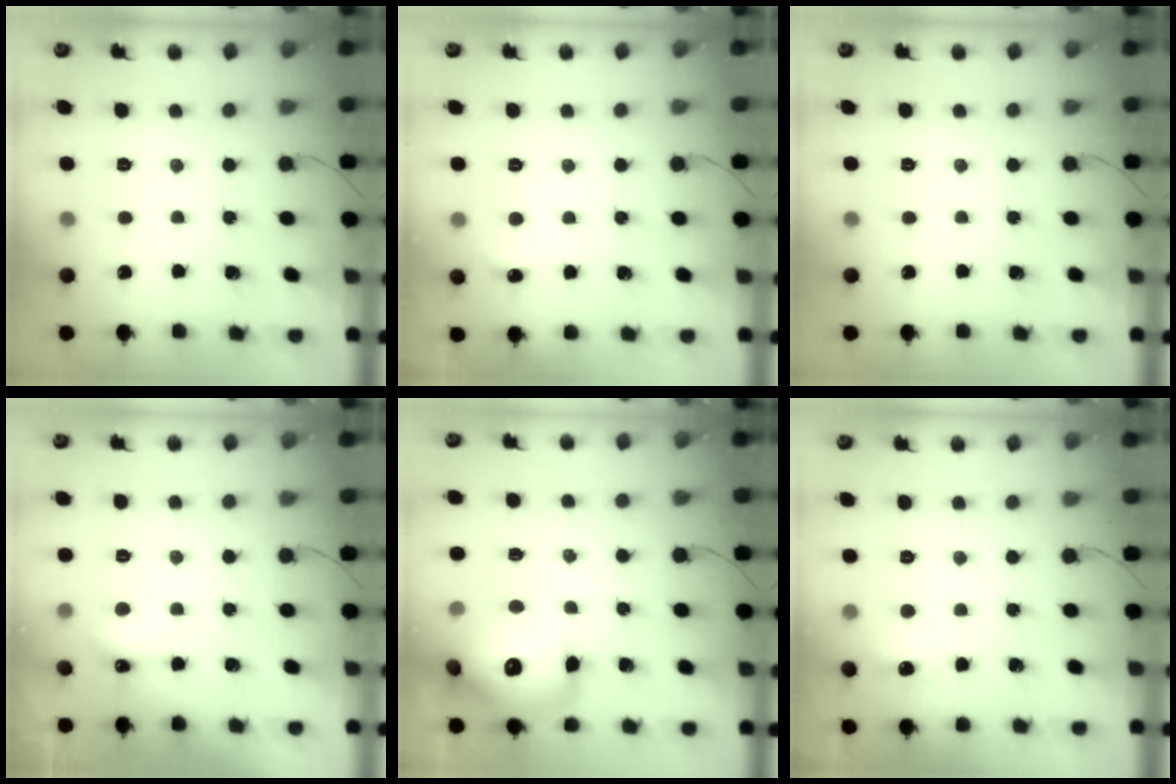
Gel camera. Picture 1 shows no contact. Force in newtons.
{"total": 4.6, "press": 4.0, "slide": 2.3}
{"total": 0.0}
{"total": 5.0, "press": 5.0, "slide": 0.9}
{"total": 18.4, "press": 18.2, "slide": 2.9}
{"total": 6.6, "press": 6.4, "slide": 1.5}